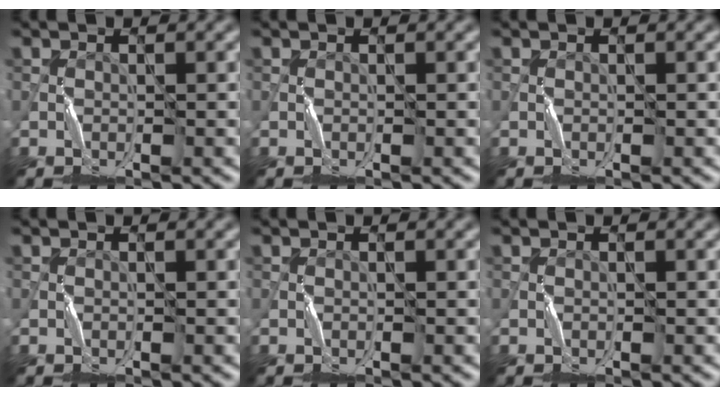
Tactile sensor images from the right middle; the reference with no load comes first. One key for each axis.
{"total": 0.0}
{"total": 0.0}
{"total": 0.0}
{"total": 0.0}
{"total": 0.0}